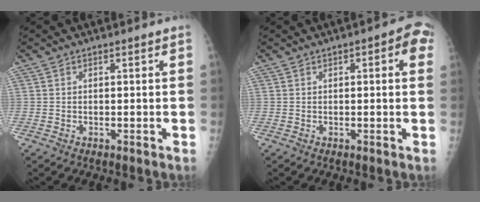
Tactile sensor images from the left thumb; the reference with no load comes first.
{"total": 5.3, "force": [1.5, 2.1, 4.7], "torque": [-0.039, 0.012, 0.009]}